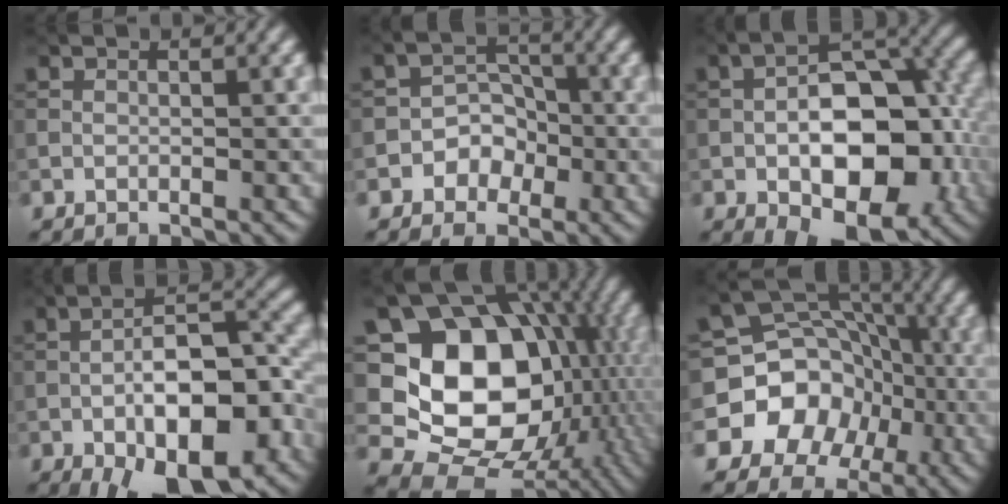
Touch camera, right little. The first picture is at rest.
{"total": 3.4, "force": [-1.5, 2.8, 1.1], "torque": [0.012, 0.012, -0.042]}
{"total": 12.7, "force": [-2.9, 7.2, 10.1], "torque": [-0.147, -0.013, -0.043]}
{"total": 13.4, "force": [-5.3, 6.0, 10.8], "torque": [-0.160, -0.014, -0.080]}
{"total": 15.3, "force": [0.2, 12.4, 8.9], "torque": [-0.140, -0.026, 0.002]}
{"total": 9.2, "force": [-3.1, 8.2, 2.8], "torque": [-0.033, 0.007, -0.085]}